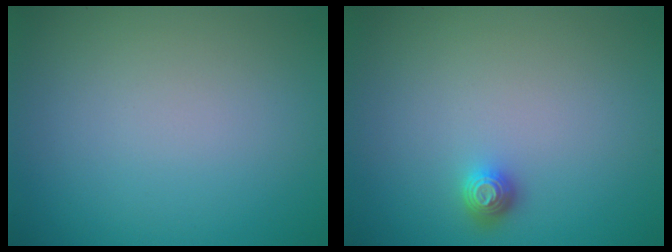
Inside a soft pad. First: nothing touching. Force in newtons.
{"total": 1.2, "press": 1.1, "slide": 0.4}